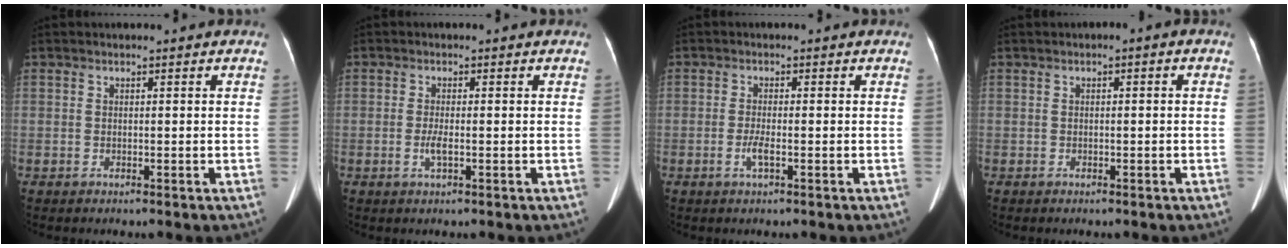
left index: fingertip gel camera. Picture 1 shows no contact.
{"total": 1.9, "force": [-0.5, 0.3, 1.8], "torque": [-0.038, -0.002, -0.010]}
{"total": 2.0, "force": [-0.8, 0.2, 1.9], "torque": [-0.041, -0.002, -0.016]}
{"total": 1.0, "force": [-0.5, 0.7, 0.5], "torque": [-0.004, 0.011, -0.008]}